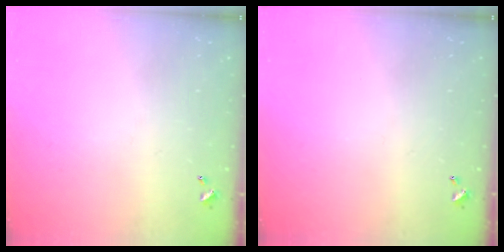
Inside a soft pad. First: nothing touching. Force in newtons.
{"total": 0.0}